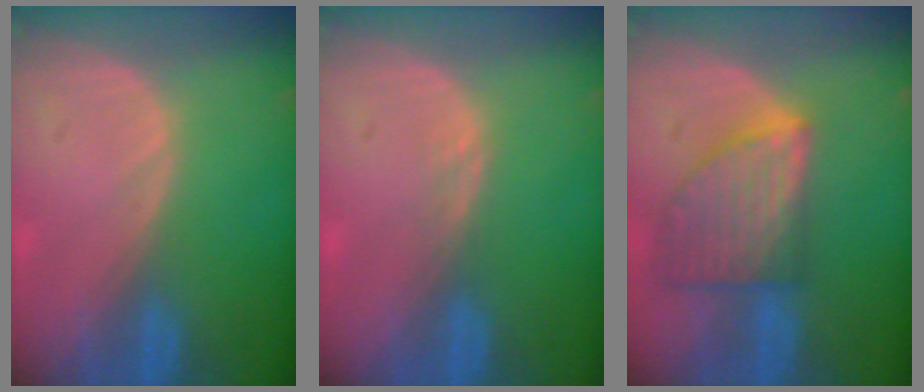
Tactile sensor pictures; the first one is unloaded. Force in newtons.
{"total": 0.7, "press": 0.7, "slide": 0.1}
{"total": 8.1, "press": 7.4, "slide": 3.4}